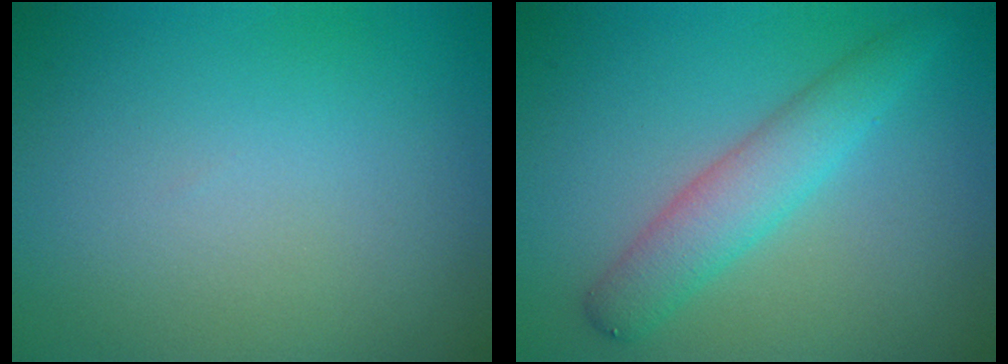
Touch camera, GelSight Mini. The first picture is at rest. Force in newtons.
{"total": 3.7, "press": 3.7, "slide": 0.1}